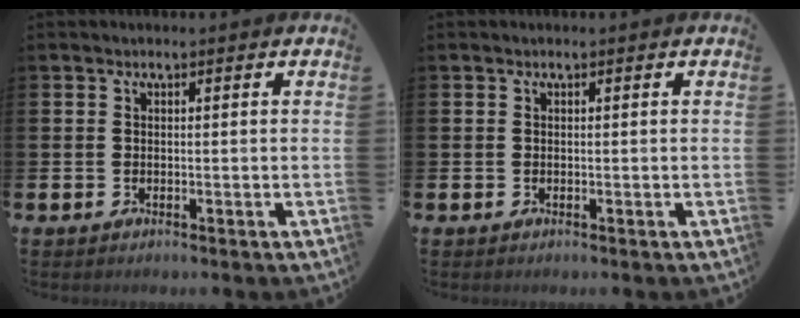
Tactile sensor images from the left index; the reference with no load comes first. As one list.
[{"total": 0.0}]